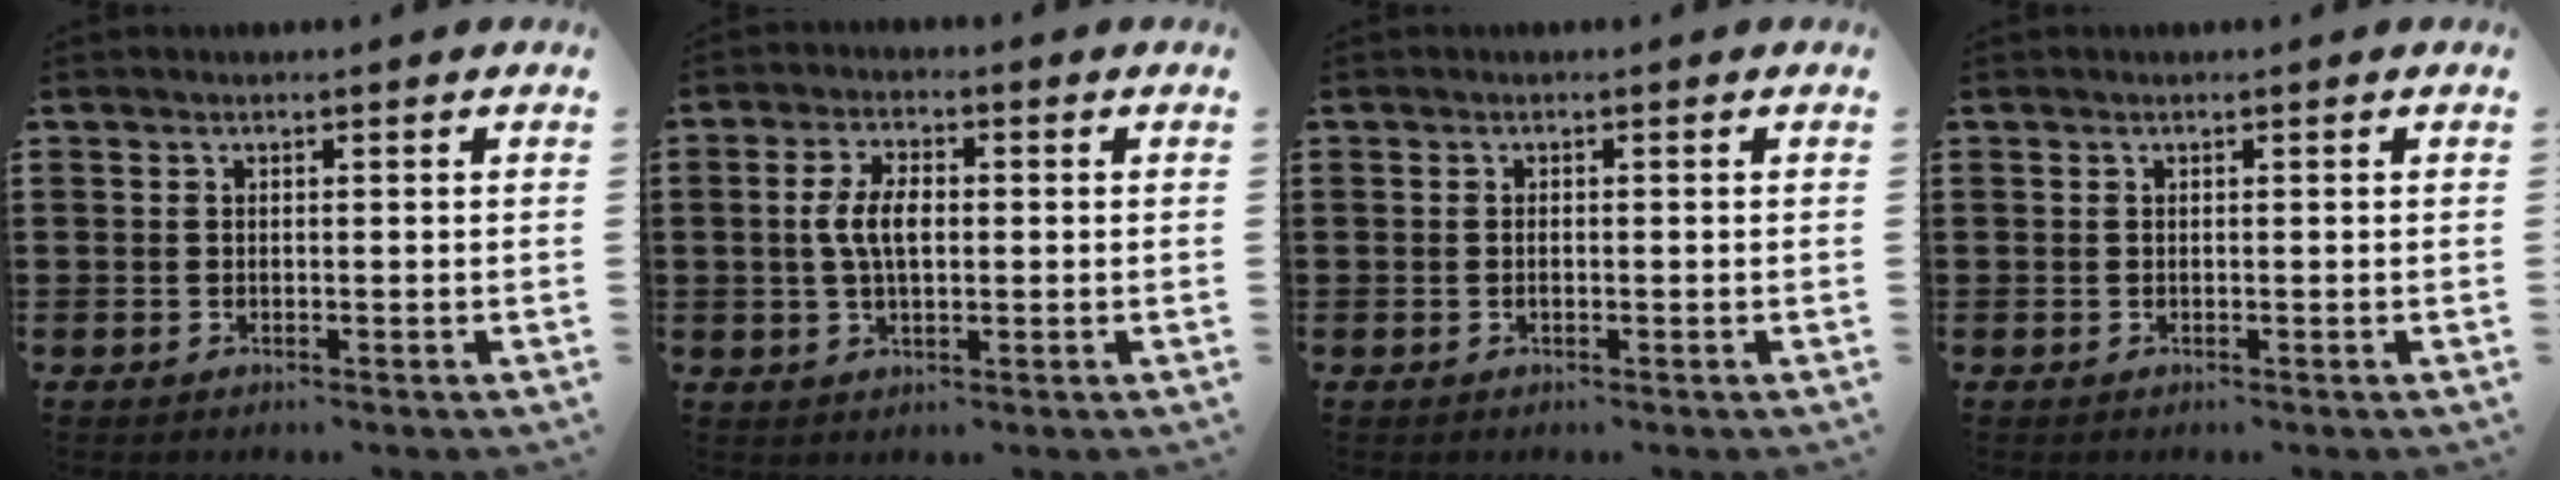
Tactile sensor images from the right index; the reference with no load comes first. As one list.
[{"total": 5.7, "force": [0.2, 2.6, 5.0], "torque": [-0.112, 0.004, -0.003]}, {"total": 0.6, "force": [-0.1, 0.1, 0.6], "torque": [-0.015, -0.007, 0.000]}, {"total": 0.0}]